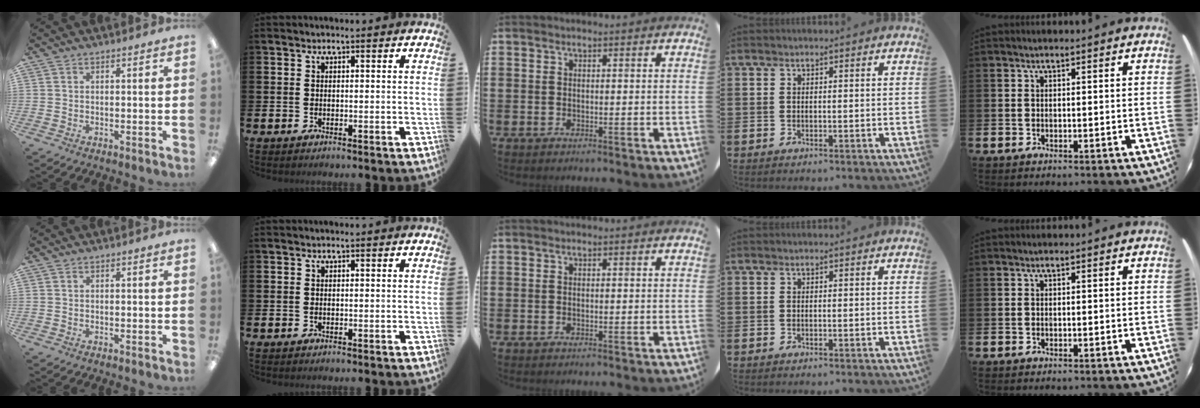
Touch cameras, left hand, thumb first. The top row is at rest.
{}